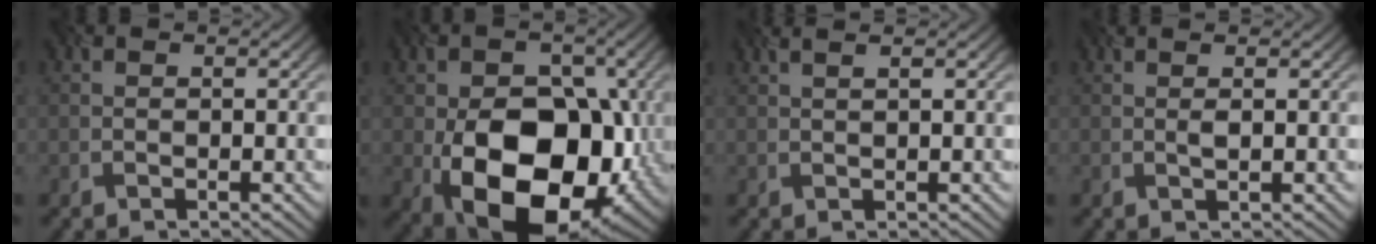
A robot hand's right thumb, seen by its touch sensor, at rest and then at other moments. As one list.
[{"total": 16.0, "force": [-4.1, 10.6, 11.3], "torque": [-0.172, -0.031, -0.057]}, {"total": 1.6, "force": [0.9, 0.3, 1.3], "torque": [-0.014, 0.005, 0.010]}, {"total": 1.3, "force": [0.5, 0.2, 1.2], "torque": [-0.021, 0.003, 0.007]}]